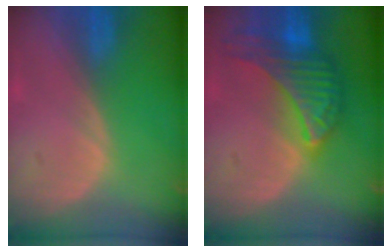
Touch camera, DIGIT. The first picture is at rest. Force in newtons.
{"total": 9.6, "press": 9.6, "slide": 0.6}